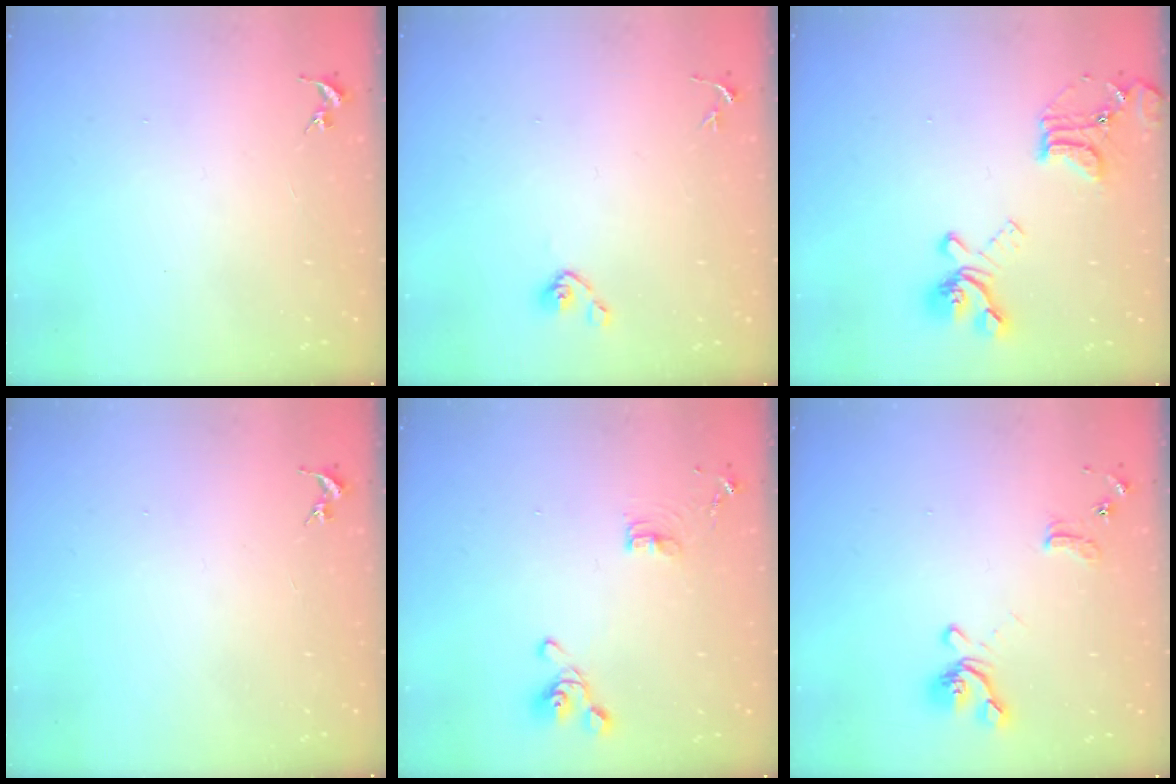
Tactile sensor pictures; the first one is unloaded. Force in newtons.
{"total": 4.8, "press": 4.4, "slide": 2.0}
{"total": 18.2, "press": 18.1, "slide": 1.7}
{"total": 0.0}
{"total": 9.9, "press": 9.7, "slide": 1.9}
{"total": 12.7, "press": 12.6, "slide": 1.4}